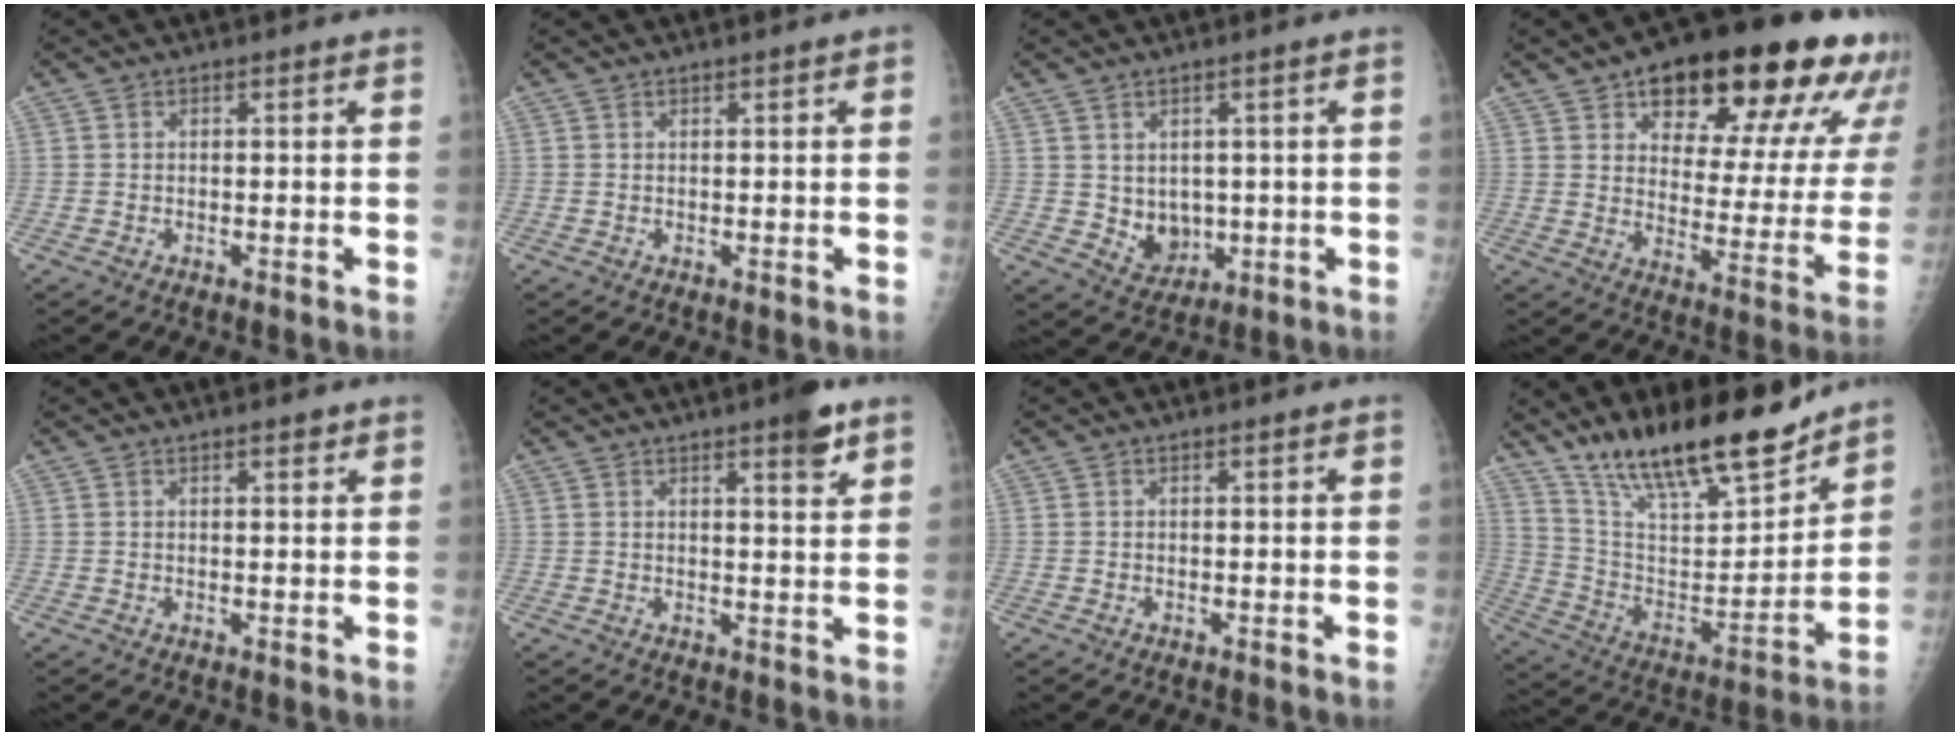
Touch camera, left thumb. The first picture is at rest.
{"total": 0.9, "force": [0.4, 0.2, 0.7], "torque": [-0.011, 0.001, 0.005]}
{"total": 5.7, "force": [0.1, 4.6, 3.4], "torque": [-0.028, -0.012, 0.022]}
{"total": 25.8, "force": [15.7, 10.1, 17.8], "torque": [-0.203, -0.044, 0.215]}
{"total": 1.5, "force": [1.1, 0.5, 0.9], "torque": [-0.009, -0.005, 0.014]}
{"total": 5.0, "force": [3.2, 0.8, 3.7], "torque": [-0.047, -0.018, 0.041]}
{"total": 0.0}
{"total": 21.9, "force": [17.6, 5.7, 11.8], "torque": [-0.167, -0.092, 0.307]}